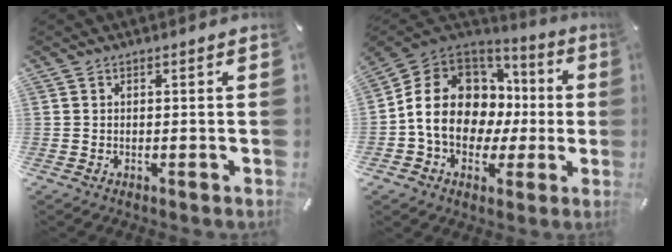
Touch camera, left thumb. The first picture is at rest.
{"total": 15.7, "force": [-0.8, 13.1, 8.6], "torque": [-0.165, 0.005, -0.006]}